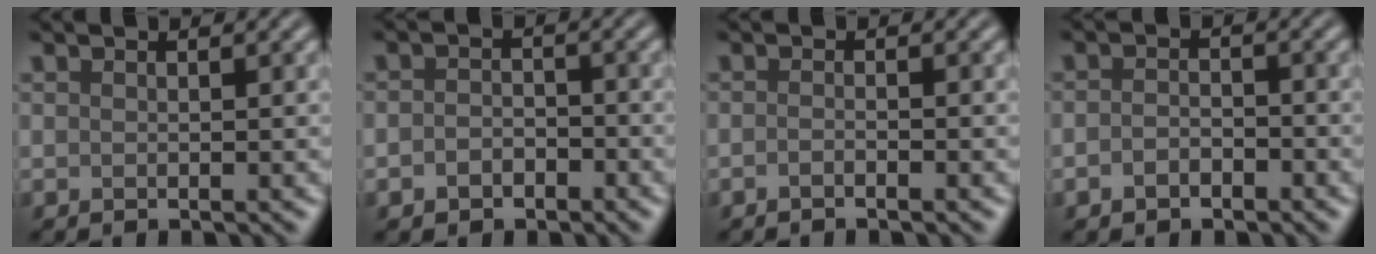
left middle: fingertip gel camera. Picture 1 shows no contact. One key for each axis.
{"total": 2.1, "fx": -1.0, "fy": 1.5, "fz": 1.0, "tx": -0.017, "ty": 0.001, "tz": -0.023}
{"total": 0.9, "fx": -0.6, "fy": 0.2, "fz": 0.6, "tx": -0.010, "ty": -0.001, "tz": -0.013}
{"total": 1.8, "fx": -0.9, "fy": 1.1, "fz": 1.1, "tx": -0.023, "ty": 0.002, "tz": -0.022}